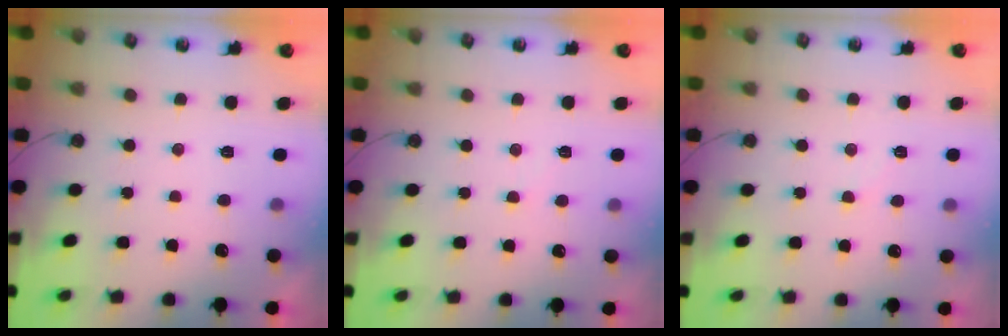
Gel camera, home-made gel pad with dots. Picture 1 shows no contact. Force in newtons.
{"total": 2.2, "press": 2.2, "slide": 0.4}
{"total": 6.7, "press": 6.6, "slide": 0.9}